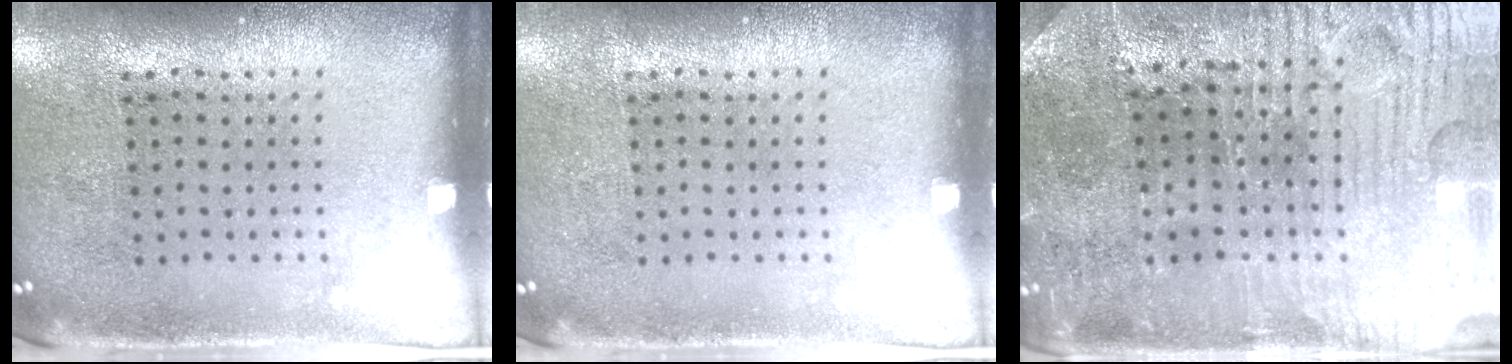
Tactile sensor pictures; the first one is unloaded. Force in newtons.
{"total": 0.0}
{"total": 3.7, "press": 3.7, "slide": 0.6}